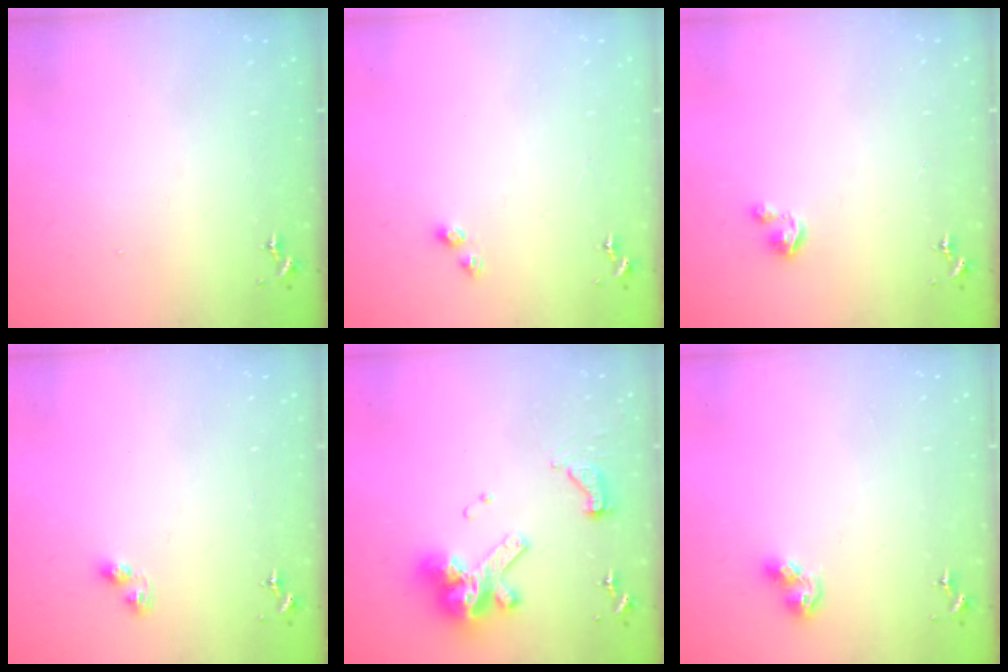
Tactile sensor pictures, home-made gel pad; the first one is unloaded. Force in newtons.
{"total": 3.5, "press": 3.5, "slide": 0.7}
{"total": 2.5, "press": 2.5, "slide": 0.3}
{"total": 2.6, "press": 2.6, "slide": 0.4}
{"total": 15.2, "press": 15.1, "slide": 1.7}
{"total": 8.4, "press": 8.3, "slide": 1.0}